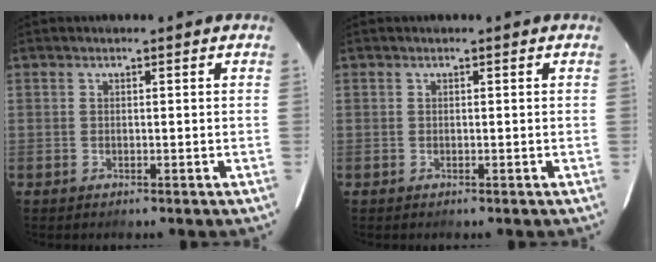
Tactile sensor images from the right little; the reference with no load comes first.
{"total": 0.0}